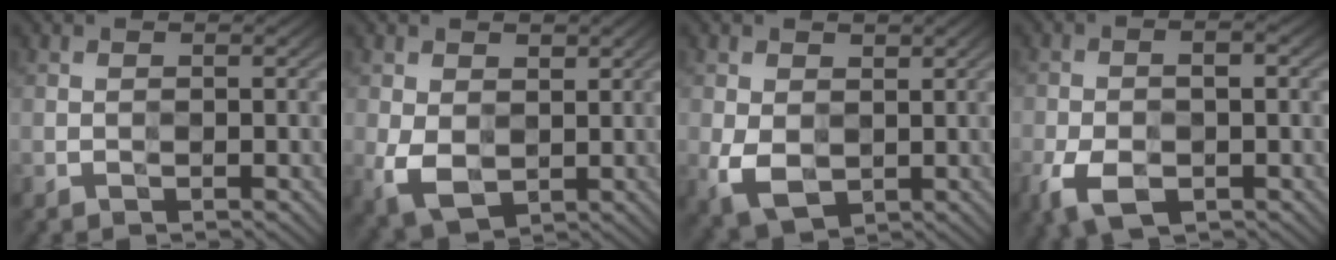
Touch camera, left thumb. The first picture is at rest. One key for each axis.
{"total": 5.9, "fx": 0.3, "fy": 4.3, "fz": 4.1, "tx": -0.099, "ty": -0.011, "tz": 0.008}
{"total": 5.7, "fx": 0.0, "fy": 4.2, "fz": 3.9, "tx": -0.094, "ty": -0.011, "tz": 0.002}
{"total": 7.2, "fx": -2.6, "fy": 3.7, "fz": 5.7, "tx": -0.119, "ty": -0.012, "tz": -0.048}